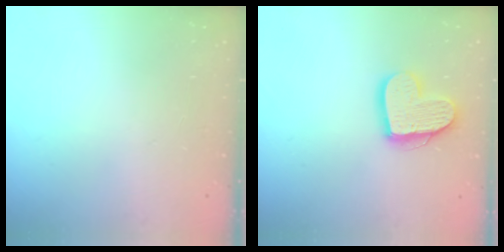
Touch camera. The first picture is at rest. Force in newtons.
{"total": 14.8, "press": 14.7, "slide": 1.3}